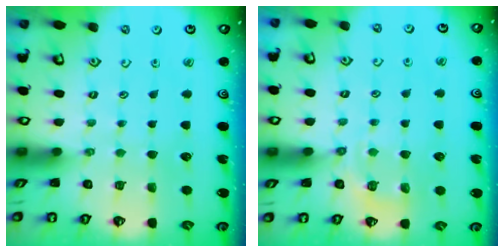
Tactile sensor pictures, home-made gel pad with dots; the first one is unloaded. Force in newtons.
{"total": 6.1, "press": 6.0, "slide": 1.3}